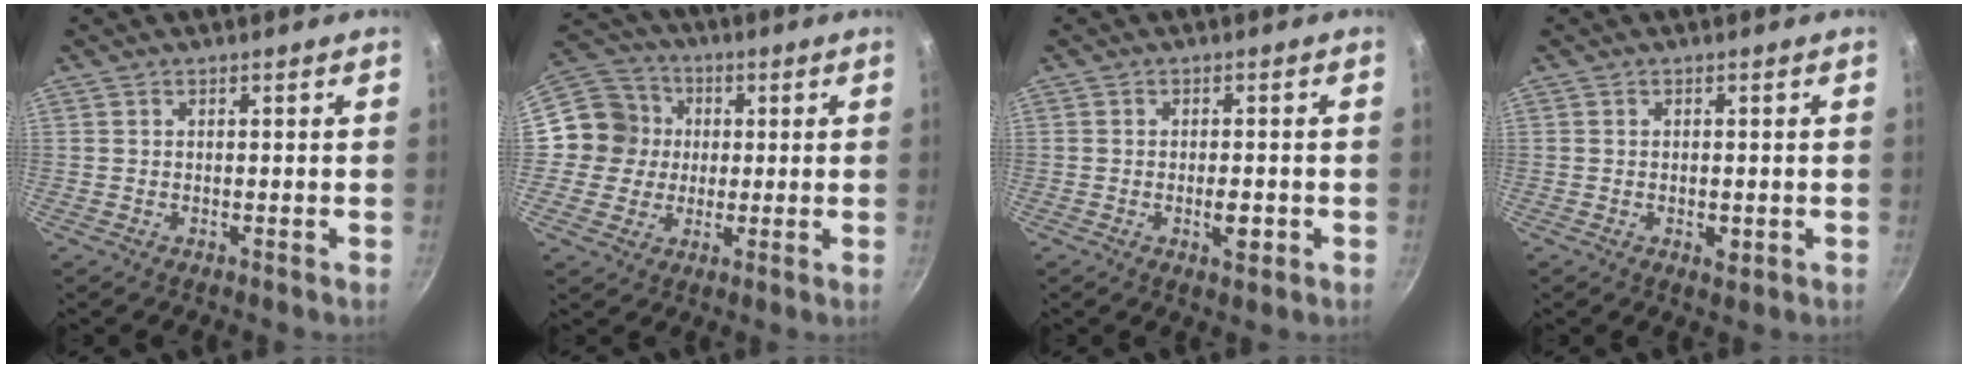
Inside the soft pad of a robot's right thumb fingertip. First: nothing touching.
{"total": 10.8, "force": [0.5, 10.5, 2.8], "torque": [-0.013, 0.027, -0.008]}
{"total": 3.9, "force": [-1.2, 1.6, 3.4], "torque": [-0.047, 0.005, -0.017]}
{"total": 2.5, "force": [-0.6, 1.3, 2.0], "torque": [-0.032, -0.004, -0.008]}